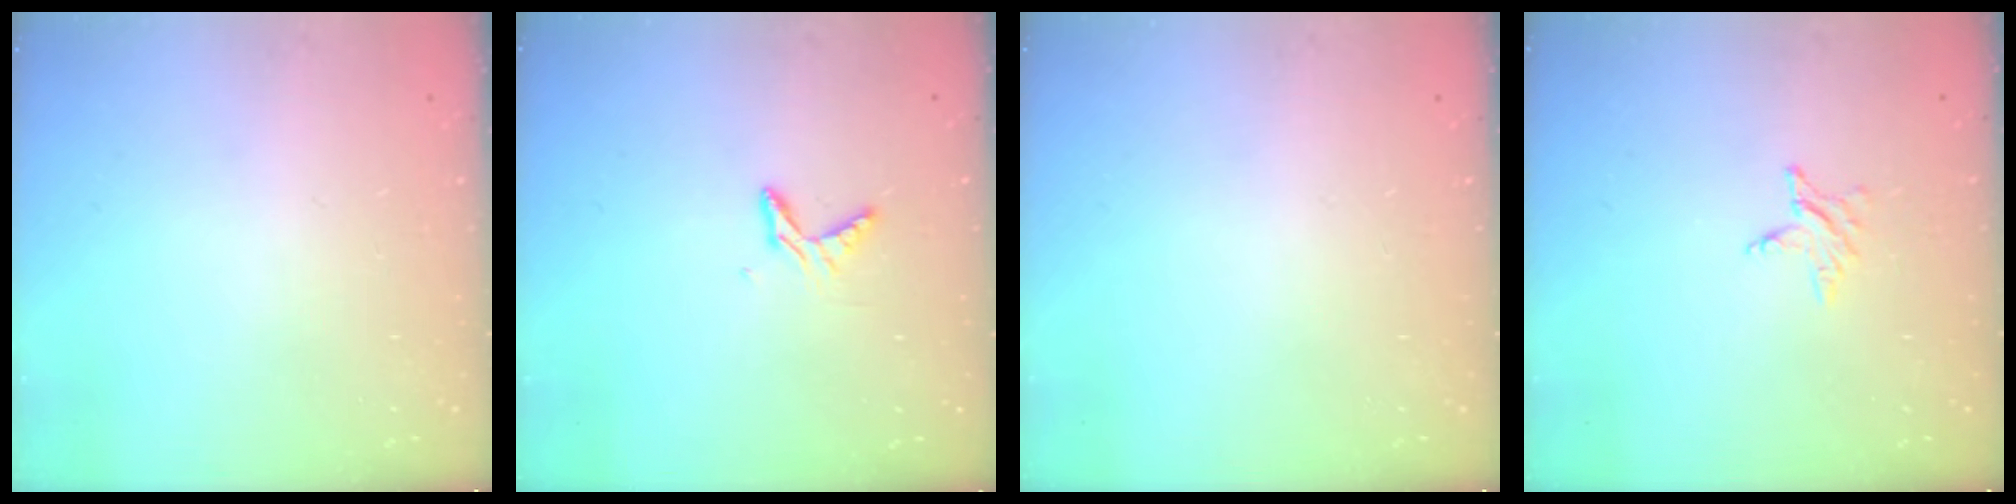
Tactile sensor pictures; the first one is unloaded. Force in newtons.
{"total": 6.4, "press": 6.4, "slide": 0.6}
{"total": 0.0}
{"total": 2.8, "press": 2.8, "slide": 0.3}